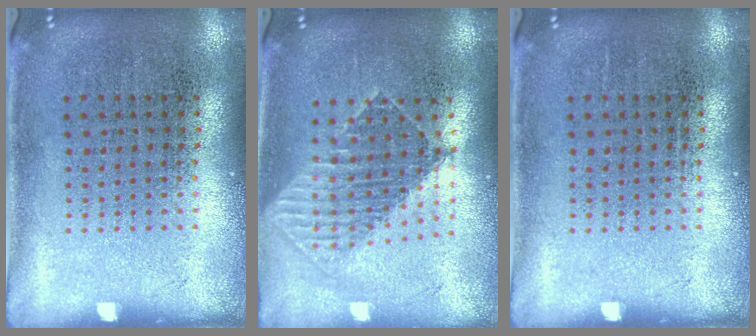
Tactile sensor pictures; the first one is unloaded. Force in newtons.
{"total": 1.7, "press": 1.4, "slide": 0.9}
{"total": 0.0}